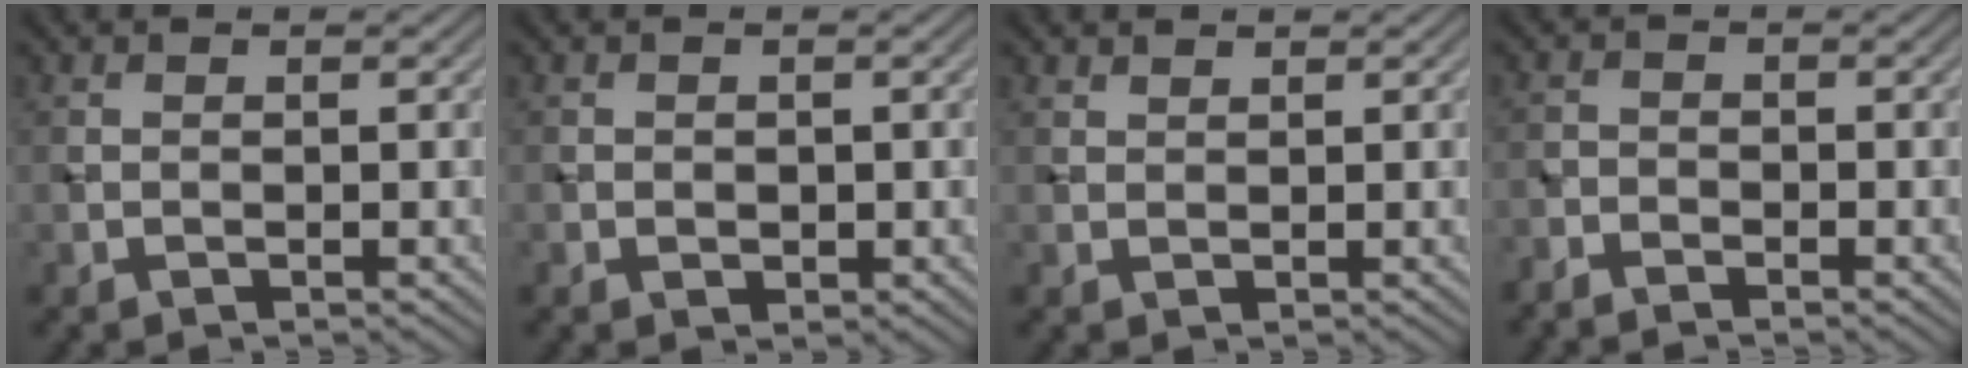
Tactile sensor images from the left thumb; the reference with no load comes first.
{"total": 1.0, "force": [-0.1, 0.9, 0.5], "torque": [-0.008, -0.006, -0.002]}
{"total": 0.9, "force": [0.8, 0.2, 0.2], "torque": [-0.006, 0.002, 0.021]}
{"total": 2.3, "force": [-2.1, 0.6, 0.7], "torque": [-0.016, -0.005, -0.048]}